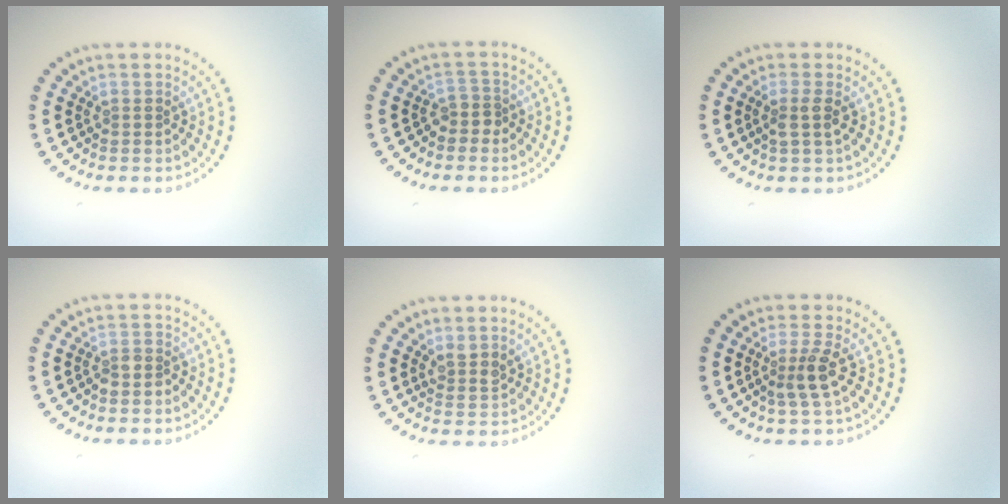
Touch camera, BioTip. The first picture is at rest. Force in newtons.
{"total": 1.5, "press": 1.2, "slide": 0.9}
{"total": 1.5, "press": 1.3, "slide": 0.9}
{"total": 1.4, "press": 1.2, "slide": 0.8}
{"total": 1.3, "press": 1.1, "slide": 0.8}
{"total": 2.5, "press": 1.9, "slide": 1.5}